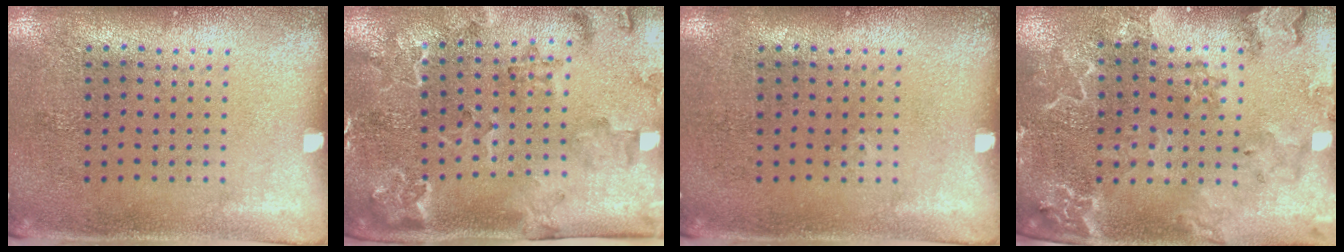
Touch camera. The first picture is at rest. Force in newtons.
{"total": 2.3, "press": 2.3, "slide": 0.4}
{"total": 0.0}
{"total": 2.6, "press": 2.5, "slide": 0.9}